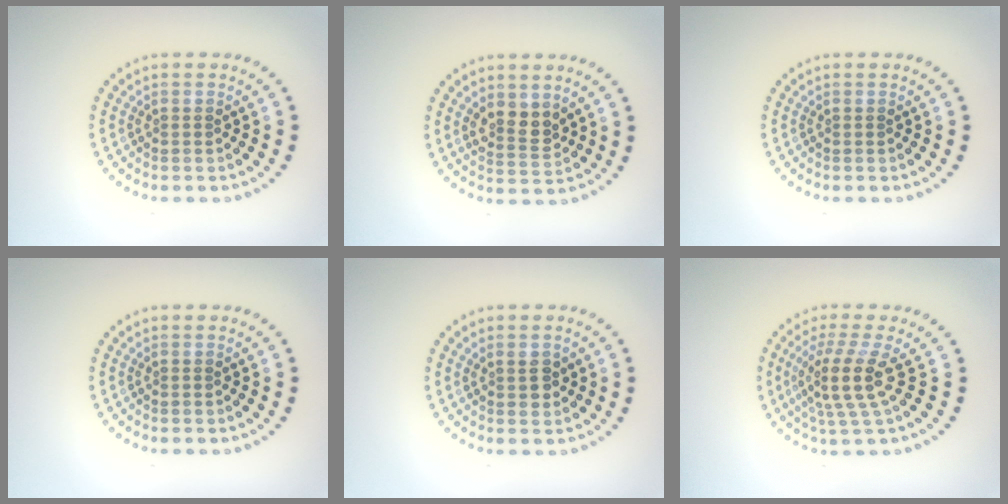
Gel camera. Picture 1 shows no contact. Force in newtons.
{"total": 2.5, "press": 2.3, "slide": 0.9}
{"total": 0.0}
{"total": 0.0}
{"total": 1.6, "press": 1.5, "slide": 0.5}
{"total": 4.1, "press": 3.0, "slide": 2.8}